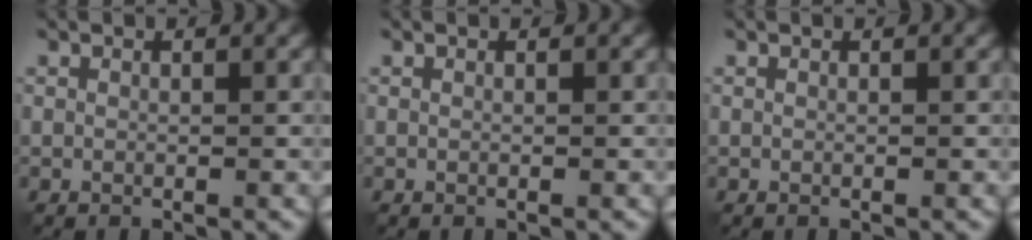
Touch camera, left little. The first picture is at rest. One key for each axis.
{"total": 0.0}
{"total": 0.0}